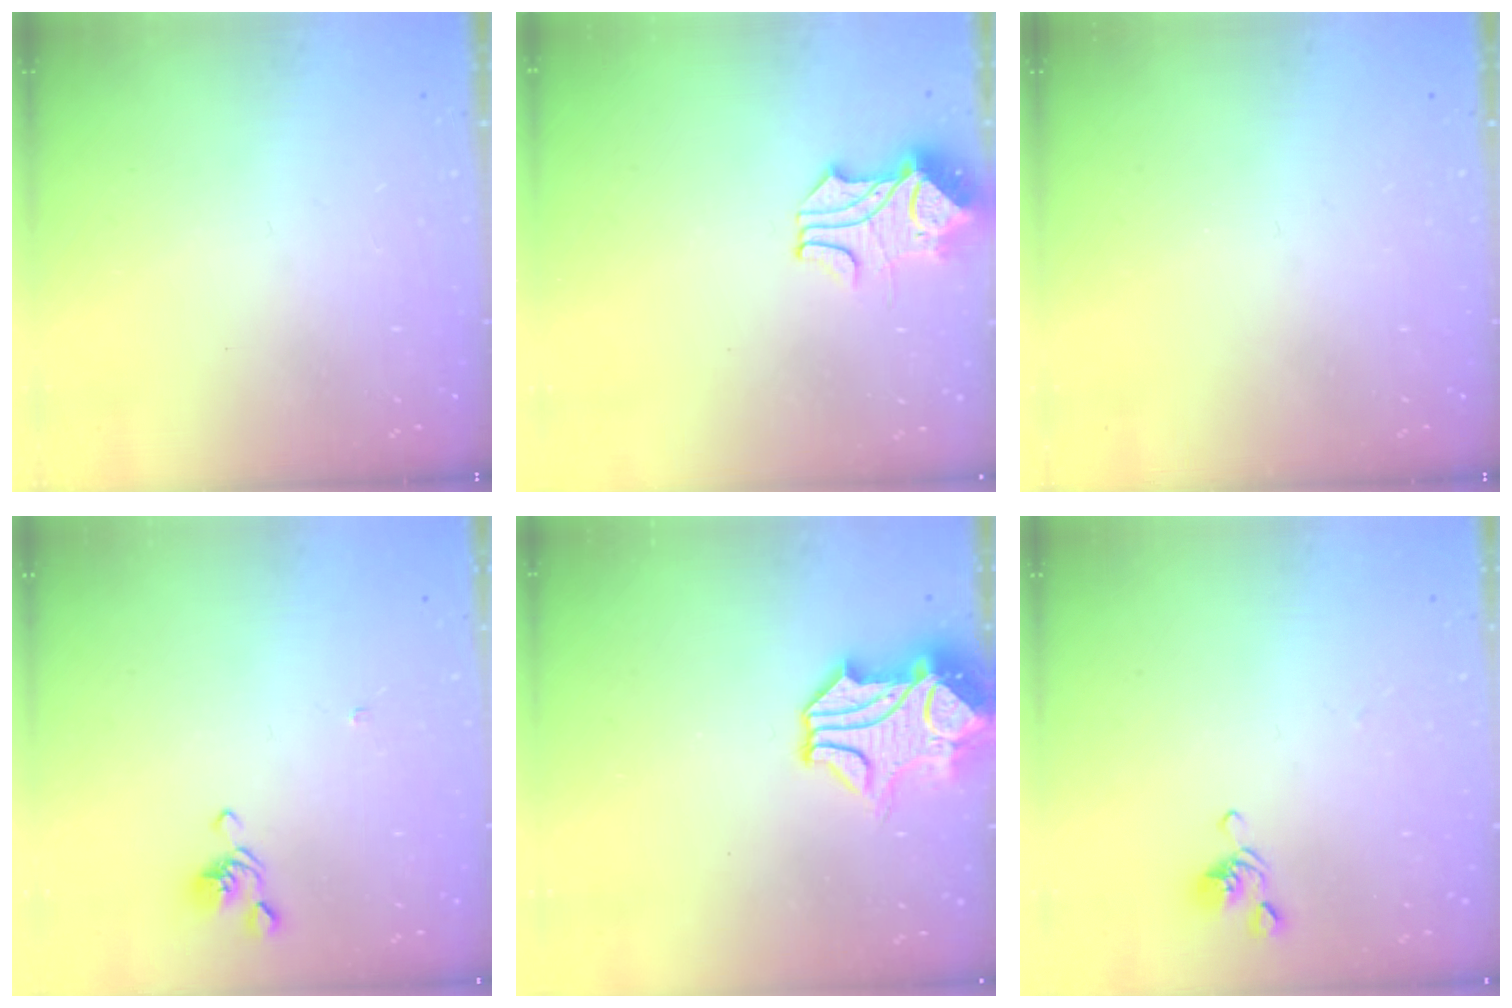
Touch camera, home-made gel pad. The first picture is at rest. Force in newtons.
{"total": 1.7, "press": 1.3, "slide": 1.1}
{"total": 0.0}
{"total": 0.8, "press": 0.5, "slide": 0.6}
{"total": 3.3, "press": 3.0, "slide": 1.5}
{"total": 2.7, "press": 2.6, "slide": 0.6}